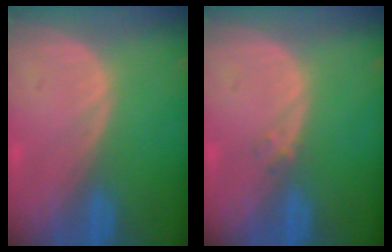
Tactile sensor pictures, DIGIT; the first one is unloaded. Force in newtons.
{"total": 0.9, "press": 0.9, "slide": 0.2}